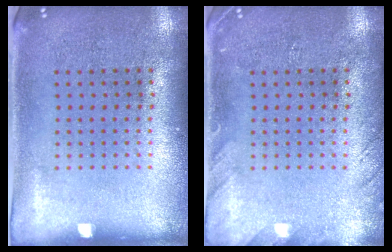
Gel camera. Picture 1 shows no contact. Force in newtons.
{"total": 1.5, "press": 1.5, "slide": 0.2}